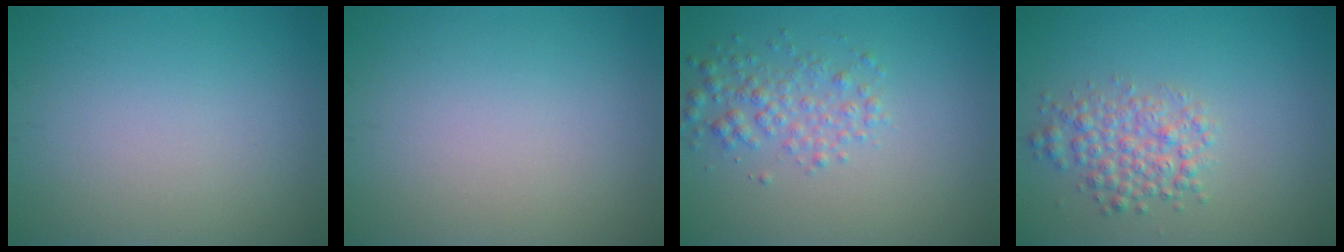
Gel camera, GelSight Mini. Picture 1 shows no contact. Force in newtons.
{"total": 0.0}
{"total": 2.6, "press": 2.6, "slide": 0.0}
{"total": 3.2, "press": 3.1, "slide": 0.1}